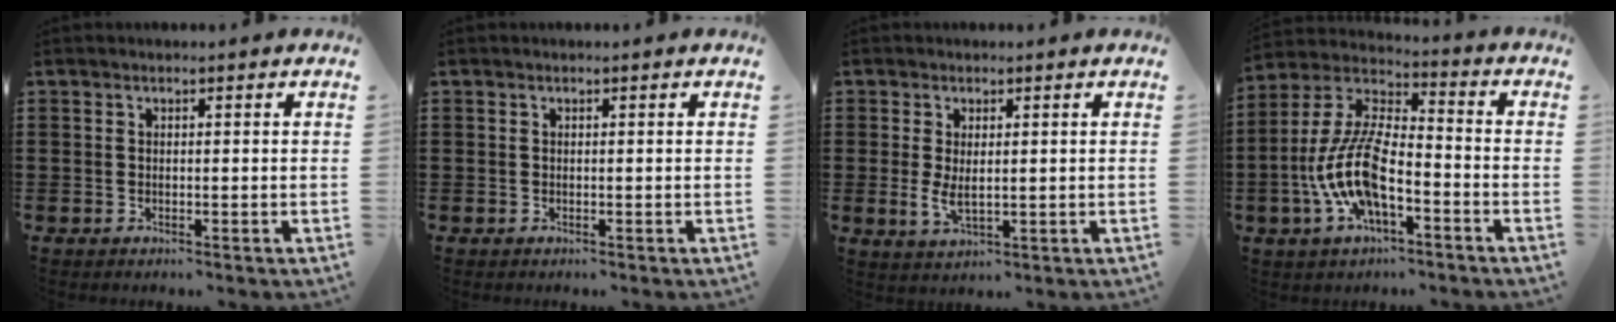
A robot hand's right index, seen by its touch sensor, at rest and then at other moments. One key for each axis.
{"total": 0.0}
{"total": 3.4, "fx": 0.5, "fy": 1.6, "fz": 3.0, "tx": -0.066, "ty": 0.001, "tz": 0.006}
{"total": 11.8, "fx": -4.4, "fy": 4.8, "fz": 9.8, "tx": -0.244, "ty": -0.009, "tz": -0.092}